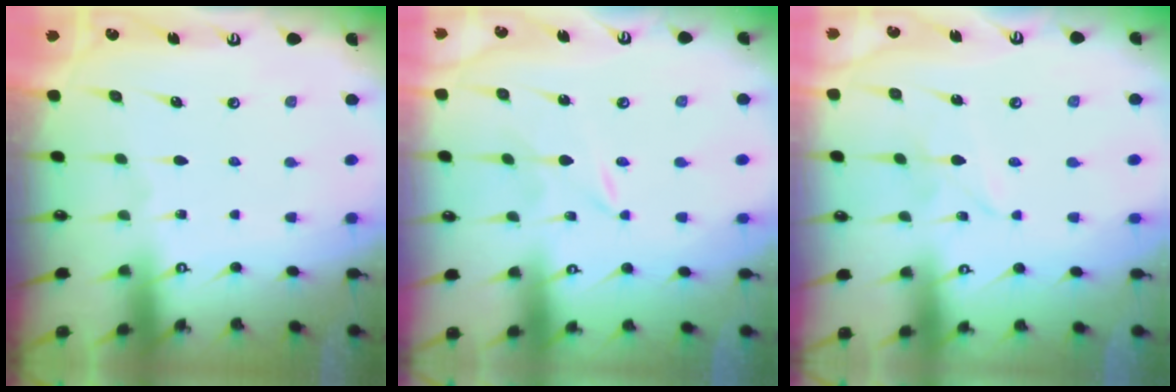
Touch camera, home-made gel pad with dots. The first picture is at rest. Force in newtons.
{"total": 0.0}
{"total": 2.4, "press": 2.4, "slide": 0.3}